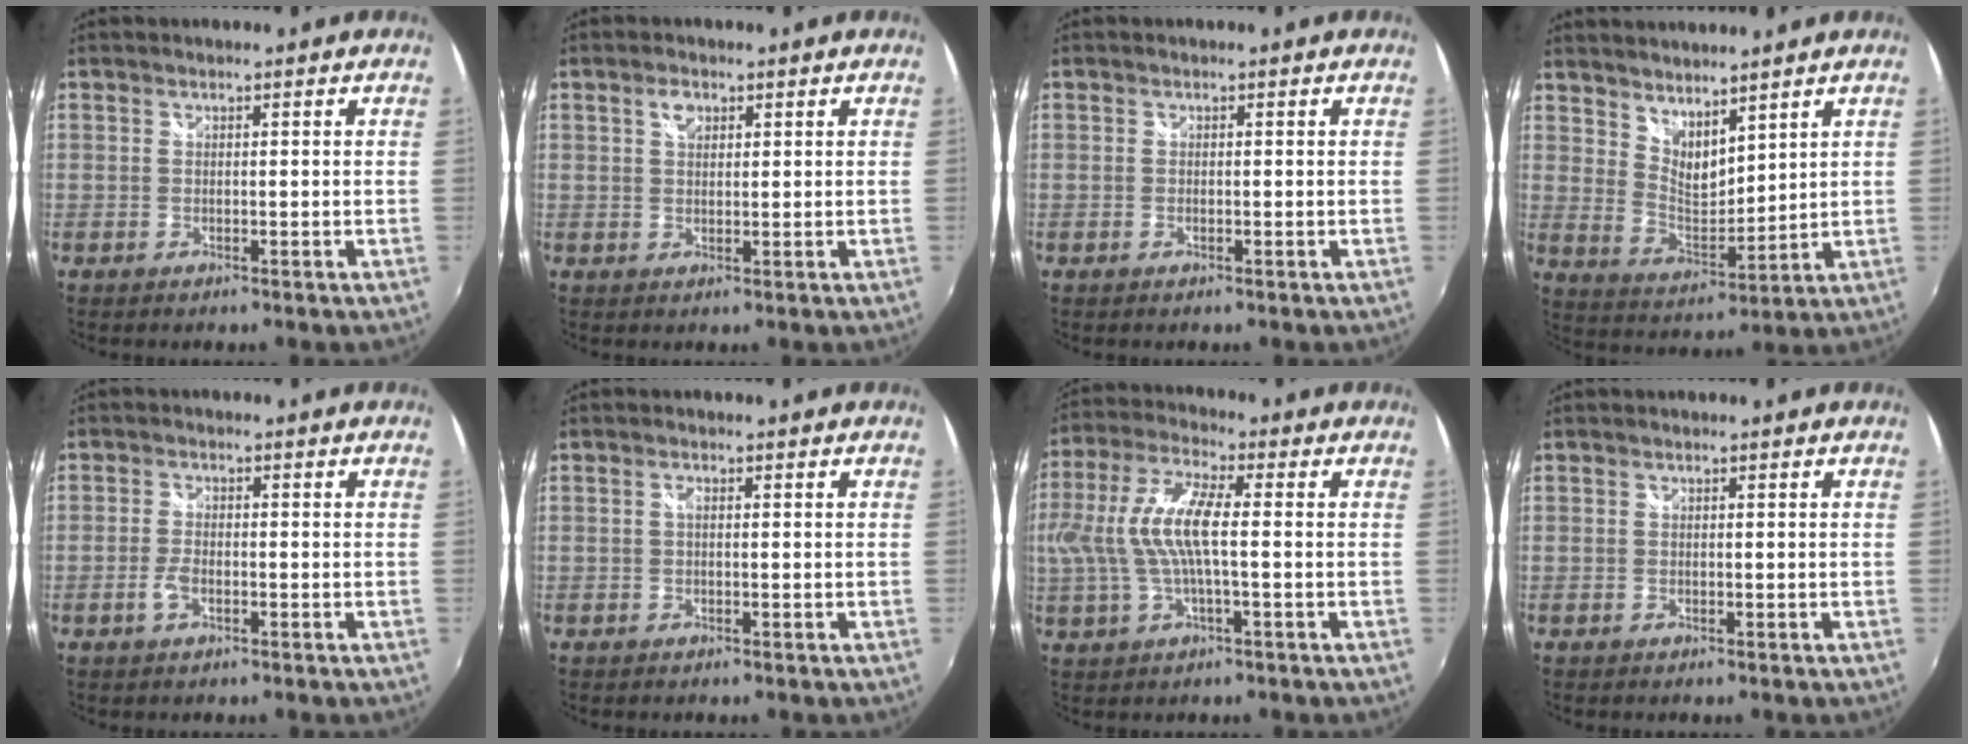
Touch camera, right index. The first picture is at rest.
{"total": 2.6, "force": [1.2, 1.6, 1.6], "torque": [-0.026, 0.006, 0.019]}
{"total": 0.0}
{"total": 8.1, "force": [6.5, 3.0, 3.9], "torque": [-0.062, -0.006, 0.125]}
{"total": 2.9, "force": [-1.2, 1.4, 2.3], "torque": [-0.055, -0.001, -0.025]}
{"total": 0.8, "force": [0.0, 0.3, 0.8], "torque": [-0.014, 0.003, -0.003]}
{"total": 11.3, "force": [-0.2, 2.8, 10.9], "torque": [-0.221, 0.006, 0.000]}
{"total": 0.0}